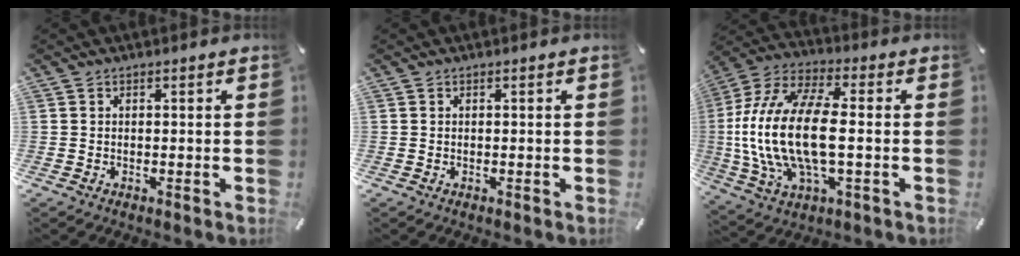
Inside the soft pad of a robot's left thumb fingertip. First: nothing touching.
{"total": 0.0}
{"total": 19.0, "force": [-0.7, 8.9, 16.8], "torque": [-0.368, -0.010, -0.015]}